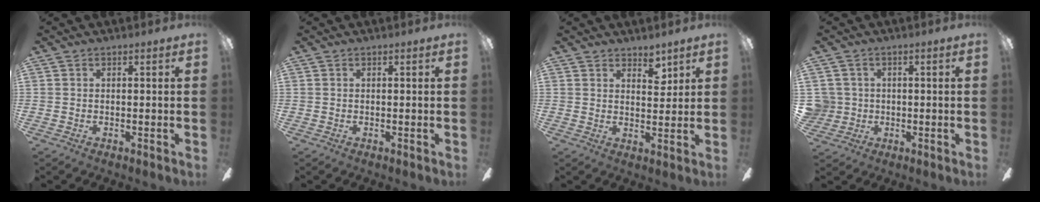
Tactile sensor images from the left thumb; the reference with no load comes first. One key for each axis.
{"total": 0.0}
{"total": 4.8, "fx": 4.0, "fy": 2.2, "fz": 1.6, "tx": 0.000, "ty": -0.026, "tz": 0.066}
{"total": 4.7, "fx": 0.5, "fy": 4.6, "fz": 0.6, "tx": -0.031, "ty": 0.013, "tz": 0.012}